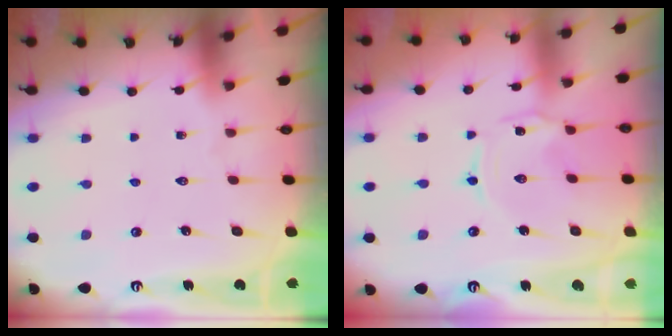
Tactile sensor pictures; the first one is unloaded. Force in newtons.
{"total": 1.2, "press": 1.2, "slide": 0.2}